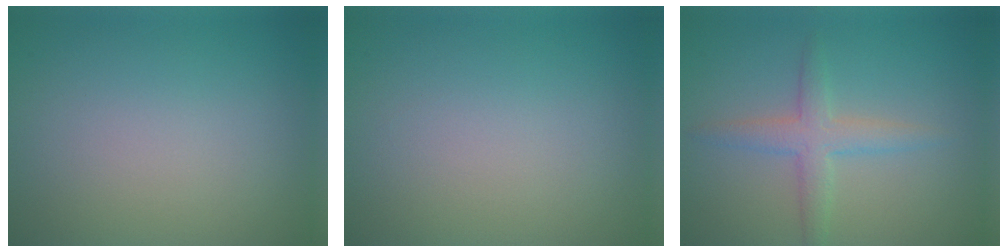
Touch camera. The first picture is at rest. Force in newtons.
{"total": 0.0}
{"total": 3.0, "press": 3.0, "slide": 0.1}